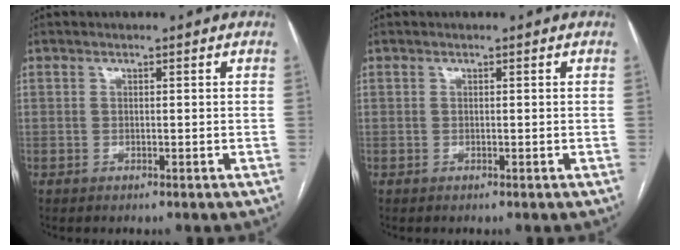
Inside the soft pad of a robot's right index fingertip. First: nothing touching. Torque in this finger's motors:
{"motor_torque": [0.00, 0.00, 0.00, 0.01]}